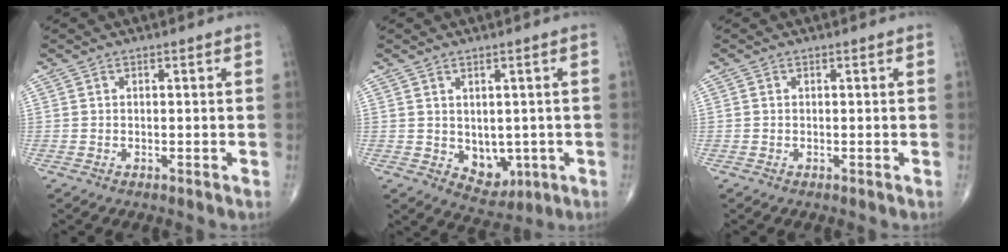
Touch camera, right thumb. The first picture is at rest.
{"total": 6.0, "force": [-0.6, 4.5, 3.9], "torque": [-0.027, -0.011, 0.012]}
{"total": 0.0}